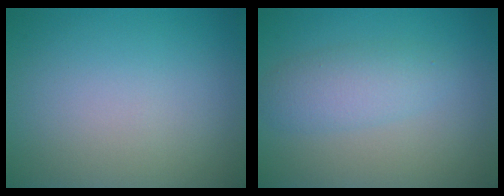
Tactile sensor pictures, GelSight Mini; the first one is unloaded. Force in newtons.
{"total": 2.8, "press": 2.8, "slide": 0.1}